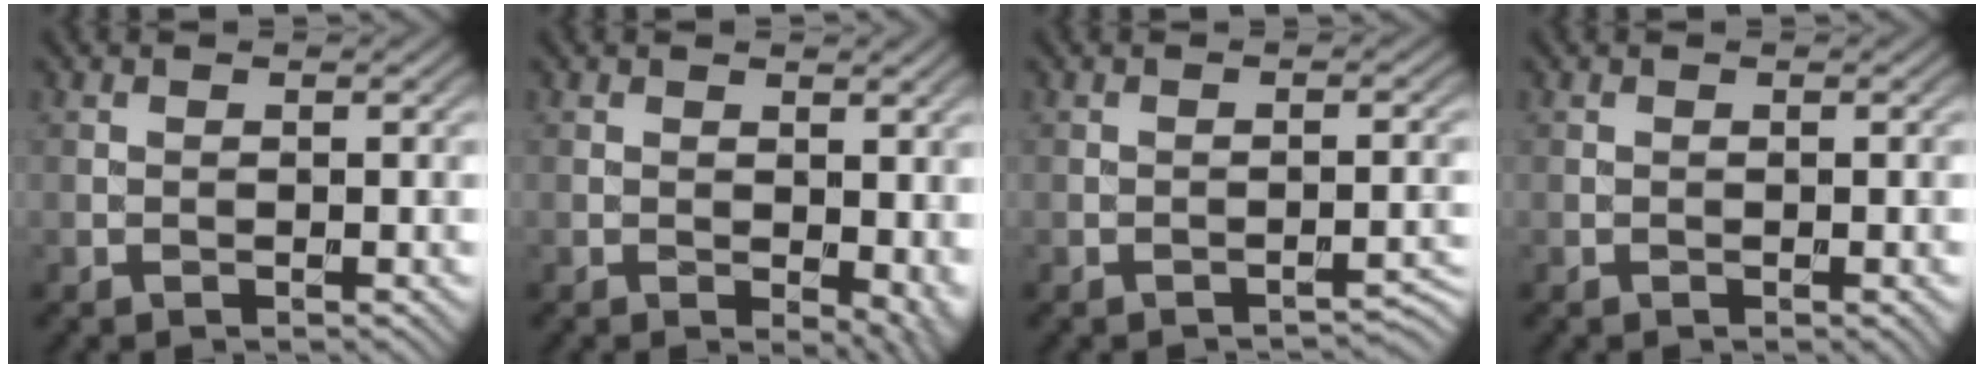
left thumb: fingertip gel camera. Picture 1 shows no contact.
{"total": 4.3, "force": [-0.2, 2.5, 3.5], "torque": [-0.042, -0.008, 0.004]}
{"total": 1.7, "force": [-1.6, 0.1, 0.7], "torque": [-0.004, 0.011, -0.025]}
{"total": 0.5, "force": [-0.2, 0.0, 0.5], "torque": [-0.007, -0.002, -0.004]}